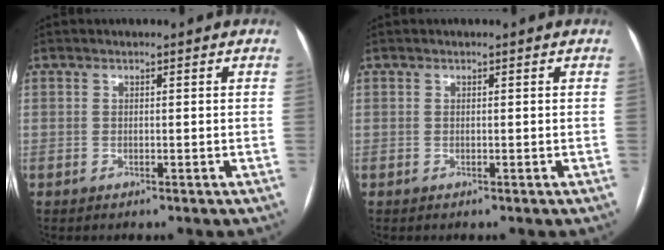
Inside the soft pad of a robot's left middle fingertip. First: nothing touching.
{"total": 0.0}